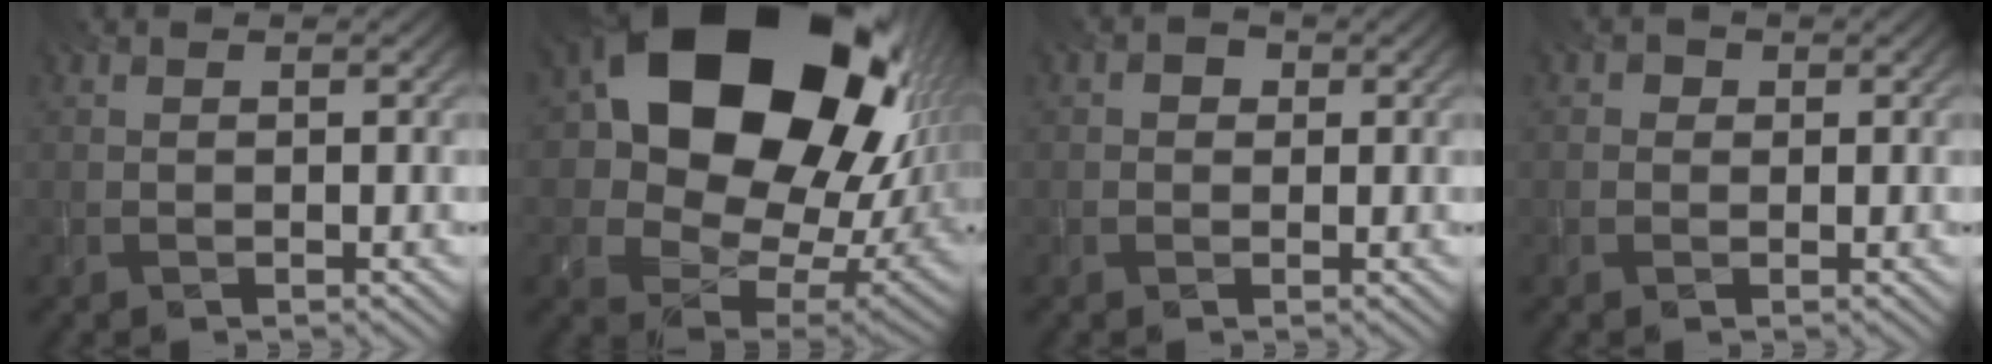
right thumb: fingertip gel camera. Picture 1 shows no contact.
{"total": 21.2, "force": [6.5, 15.1, 13.4], "torque": [-0.263, -0.017, 0.155]}
{"total": 1.5, "force": [0.2, 1.4, 0.7], "torque": [-0.008, 0.003, -0.004]}
{"total": 1.3, "force": [0.1, 1.3, 0.3], "torque": [-0.002, 0.000, -0.005]}